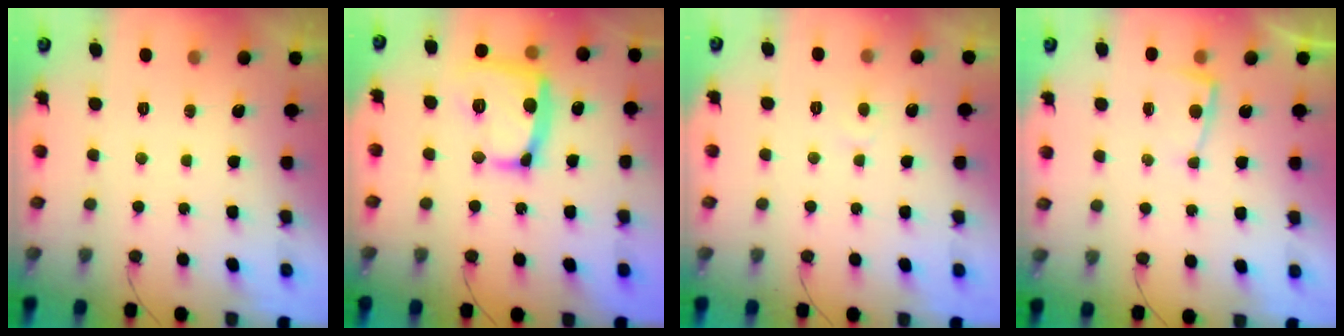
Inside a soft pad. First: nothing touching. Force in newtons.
{"total": 17.1, "press": 17.1, "slide": 1.2}
{"total": 3.9, "press": 3.9, "slide": 0.3}
{"total": 5.2, "press": 5.2, "slide": 0.5}